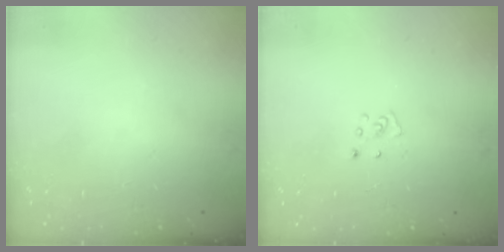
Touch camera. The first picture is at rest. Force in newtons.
{"total": 3.5, "press": 3.5, "slide": 0.3}